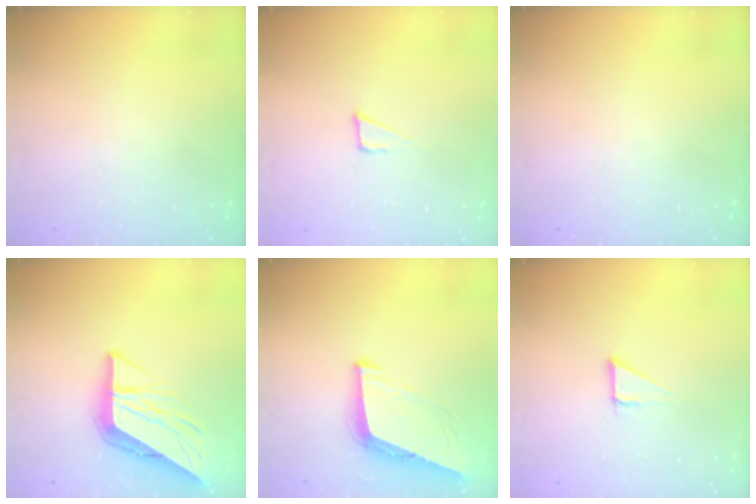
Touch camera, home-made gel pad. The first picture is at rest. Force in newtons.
{"total": 3.6, "press": 3.5, "slide": 0.9}
{"total": 0.0}
{"total": 11.7, "press": 11.6, "slide": 1.4}
{"total": 8.9, "press": 8.2, "slide": 3.5}
{"total": 2.9, "press": 2.9, "slide": 0.1}